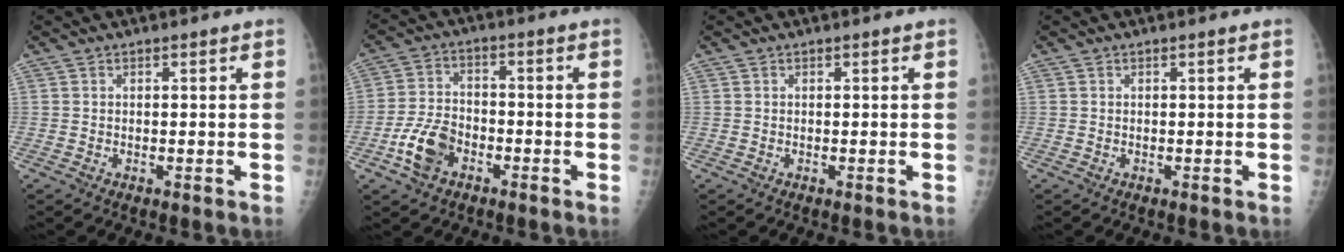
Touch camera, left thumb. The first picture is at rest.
{"total": 8.2, "force": [-3.8, 5.3, 4.9], "torque": [-0.093, 0.021, -0.072]}
{"total": 0.0}
{"total": 0.0}